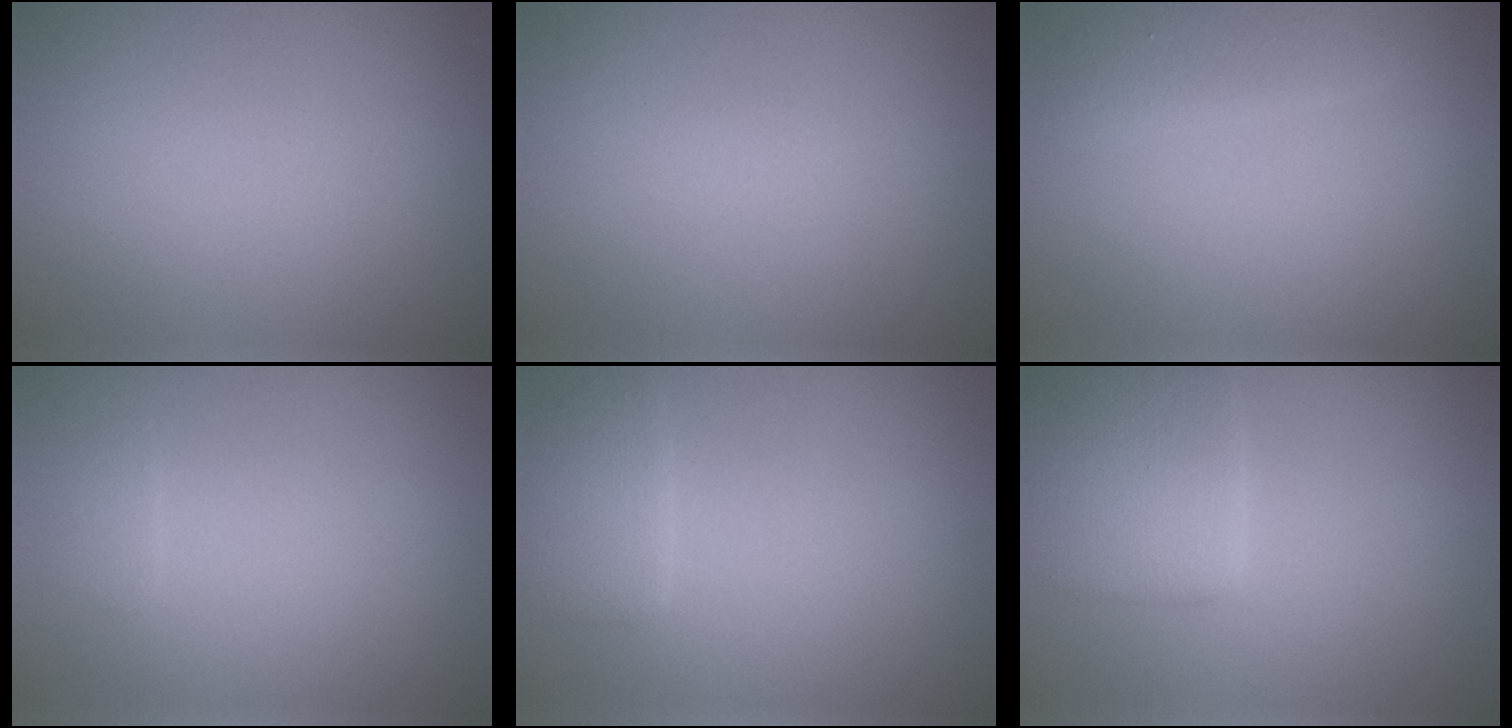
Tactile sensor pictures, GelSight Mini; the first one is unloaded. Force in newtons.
{"total": 0.5, "press": 0.5, "slide": 0.1}
{"total": 1.7, "press": 1.7, "slide": 0.2}
{"total": 0.7, "press": 0.7, "slide": 0.2}
{"total": 2.0, "press": 2.0, "slide": 0.3}
{"total": 4.4, "press": 4.4, "slide": 0.1}